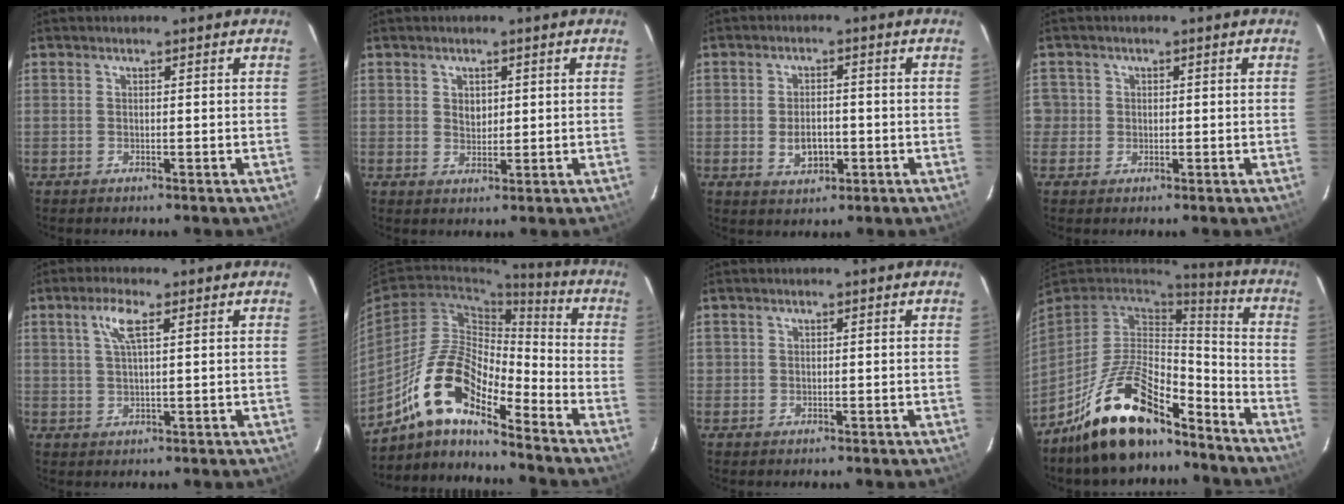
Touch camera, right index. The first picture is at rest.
{"total": 2.4, "force": [0.7, 1.9, 1.1], "torque": [-0.015, 0.004, 0.013]}
{"total": 4.8, "force": [-1.1, 3.1, 3.4], "torque": [-0.063, -0.001, -0.012]}
{"total": 2.7, "force": [-0.3, 2.7, 0.0], "torque": [0.009, 0.016, -0.003]}
{"total": 4.4, "force": [1.9, 1.1, 3.9], "torque": [-0.077, 0.007, 0.036]}
{"total": 13.9, "force": [-10.0, 3.9, 8.9], "torque": [-0.169, 0.008, -0.197]}
{"total": 0.6, "force": [0.0, 0.6, -0.1], "torque": [0.004, 0.001, -0.001]}
{"total": 19.2, "force": [-13.5, 7.0, 11.6], "torque": [-0.236, -0.002, -0.234]}